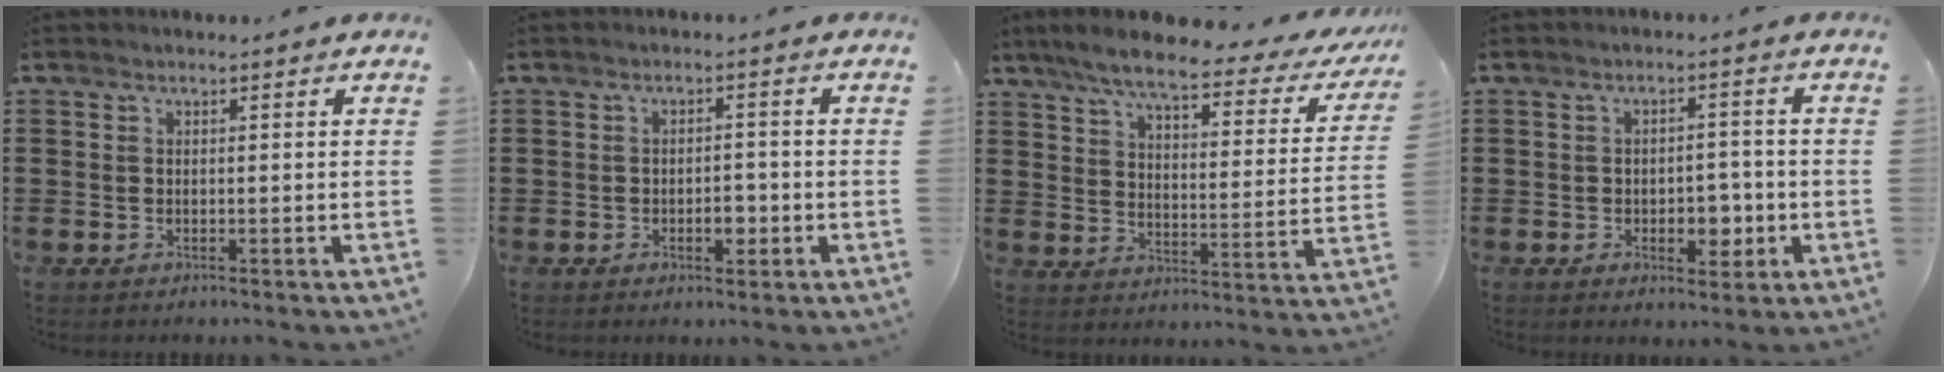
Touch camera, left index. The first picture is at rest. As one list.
[{"total": 3.7, "force": [-1.2, 1.9, 2.9], "torque": [-0.045, 0.000, -0.025]}, {"total": 7.6, "force": [6.1, 0.7, 4.4], "torque": [-0.103, -0.037, 0.100]}, {"total": 4.8, "force": [-1.5, 2.9, 3.6], "torque": [-0.056, 0.006, -0.029]}]